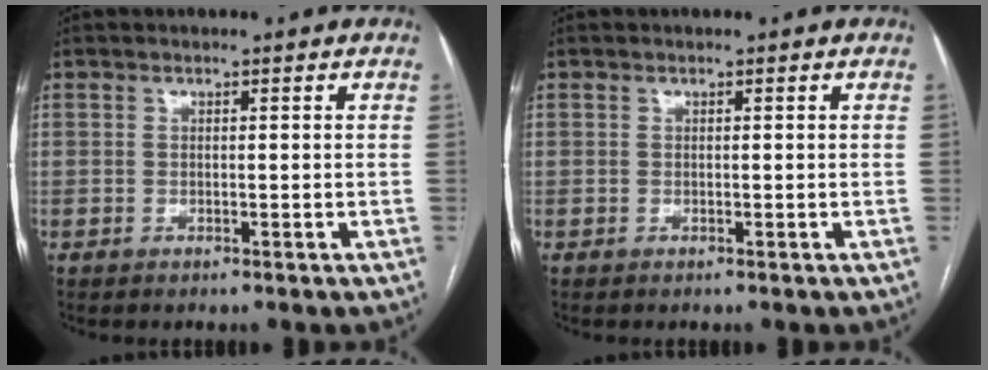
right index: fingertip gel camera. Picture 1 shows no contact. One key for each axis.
{"total": 0.0}